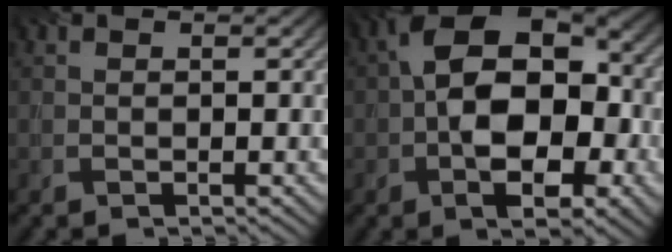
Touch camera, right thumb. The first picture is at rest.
{"total": 13.3, "force": [-1.3, 8.2, 10.4], "torque": [-0.175, 0.000, -0.028]}